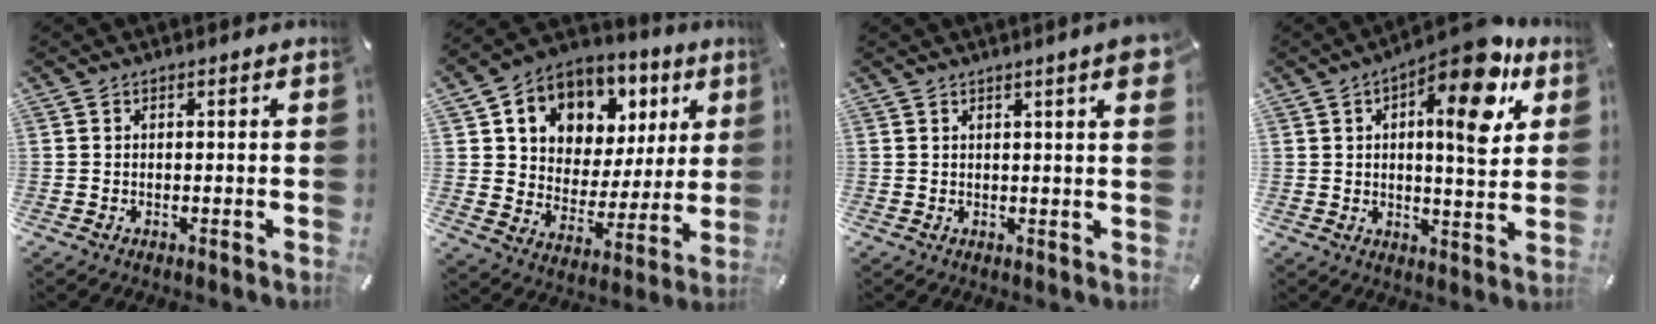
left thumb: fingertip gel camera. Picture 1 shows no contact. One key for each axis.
{"total": 10.0, "fx": 4.9, "fy": 8.4, "fz": 2.3, "tx": -0.049, "ty": -0.041, "tz": 0.091}
{"total": 4.3, "fx": 1.9, "fy": 0.5, "fz": 3.8, "tx": -0.057, "ty": -0.005, "tz": 0.029}
{"total": 15.4, "fx": 7.1, "fy": 6.2, "fz": 12.1, "tx": -0.150, "ty": -0.041, "tz": 0.109}